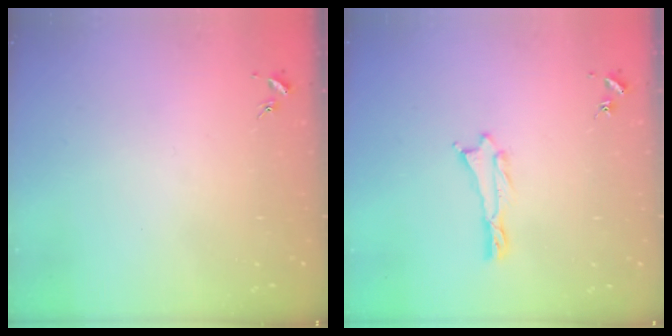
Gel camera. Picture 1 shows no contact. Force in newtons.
{"total": 0.5, "press": 0.5, "slide": 0.2}